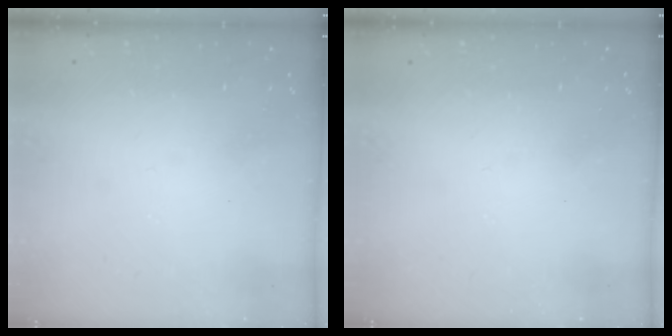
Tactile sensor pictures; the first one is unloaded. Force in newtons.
{"total": 0.0}